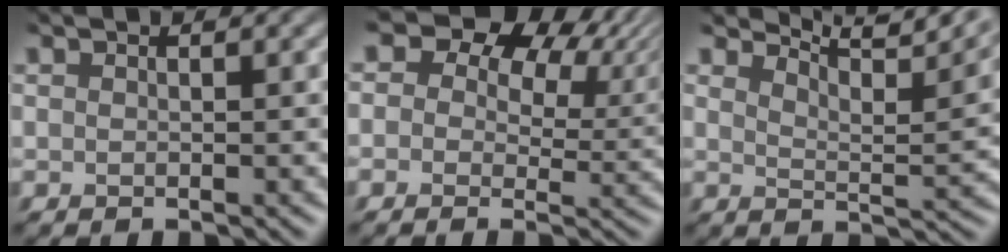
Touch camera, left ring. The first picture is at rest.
{"total": 9.6, "force": [4.3, 6.5, 5.7], "torque": [-0.070, -0.008, 0.063]}
{"total": 6.6, "force": [5.3, 1.7, 3.5], "torque": [-0.066, -0.008, 0.074]}